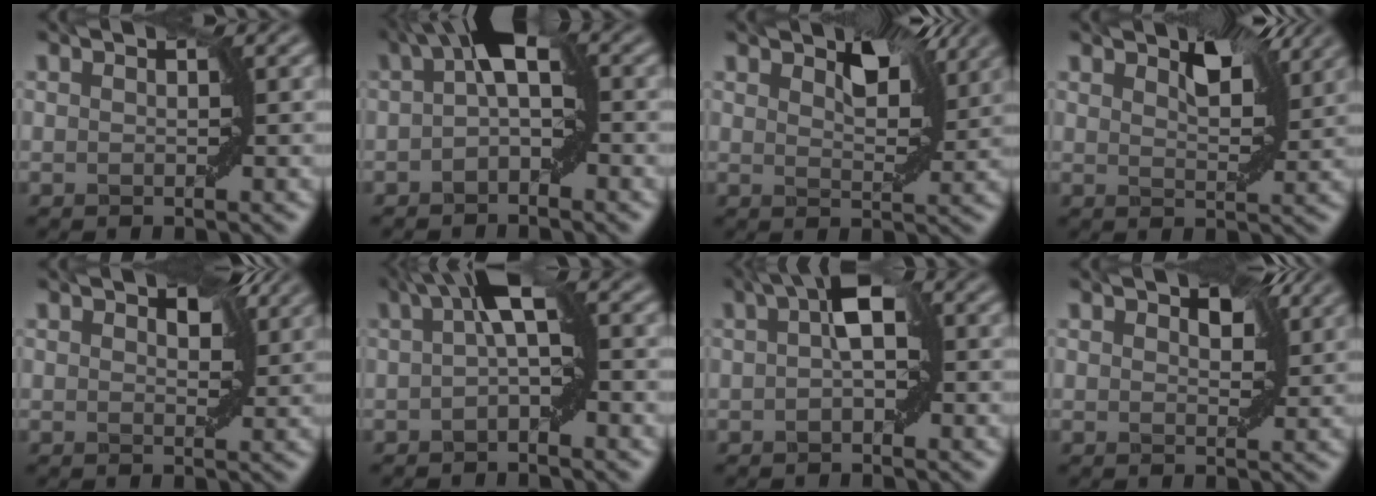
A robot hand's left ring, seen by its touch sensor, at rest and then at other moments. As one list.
[{"total": 4.7, "force": [0.4, 2.1, 4.1], "torque": [-0.059, 0.023, -0.008]}, {"total": 4.3, "force": [2.8, 1.6, 2.8], "torque": [-0.048, -0.001, 0.041]}, {"total": 4.2, "force": [2.8, 1.4, 2.8], "torque": [-0.048, 0.002, 0.044]}, {"total": 2.8, "force": [1.6, 1.3, 1.9], "torque": [-0.029, 0.002, 0.027]}, {"total": 4.2, "force": [0.5, 1.1, 4.0], "torque": [-0.055, 0.019, -0.003]}, {"total": 4.0, "force": [0.7, 1.6, 3.6], "torque": [-0.048, 0.015, 0.000]}, {"total": 2.8, "force": [1.5, 1.3, 1.9], "torque": [-0.030, 0.002, 0.026]}]